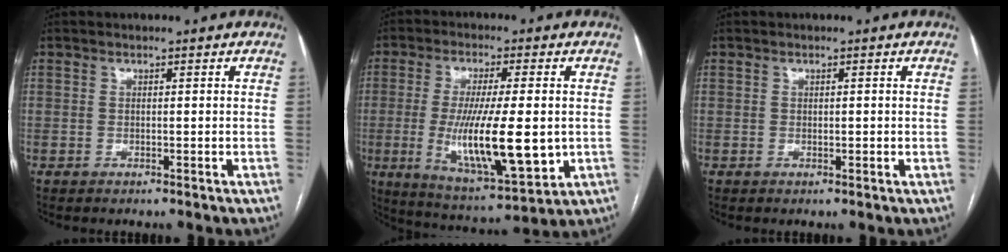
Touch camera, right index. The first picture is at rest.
{"total": 16.0, "force": [-2.0, 3.3, 15.6], "torque": [-0.280, -0.028, -0.021]}
{"total": 0.5, "force": [0.0, 0.3, 0.4], "torque": [-0.007, -0.001, 0.003]}